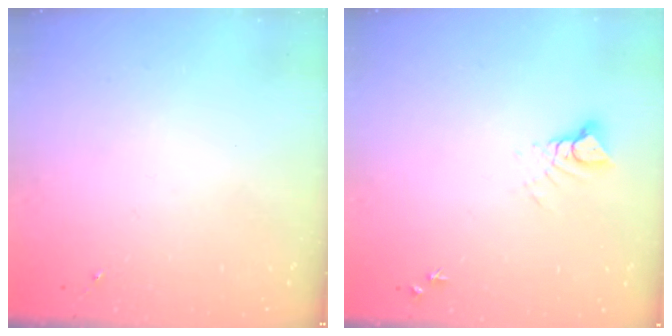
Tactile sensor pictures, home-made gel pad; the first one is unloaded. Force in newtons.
{"total": 3.9, "press": 3.9, "slide": 0.3}